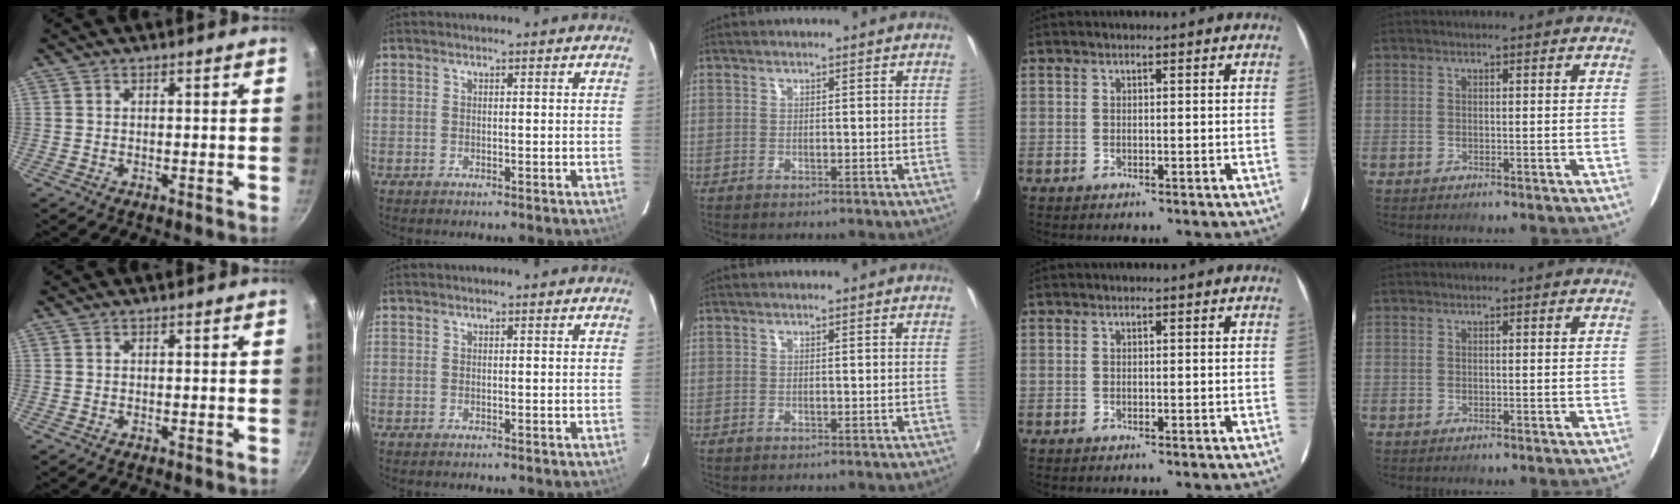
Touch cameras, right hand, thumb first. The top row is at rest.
{}